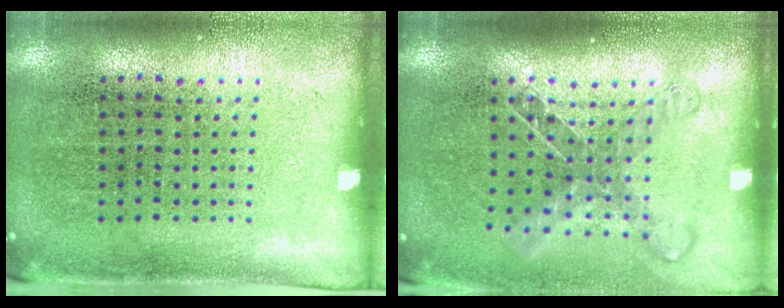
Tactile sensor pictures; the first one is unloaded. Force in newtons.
{"total": 1.5, "press": 1.2, "slide": 1.0}